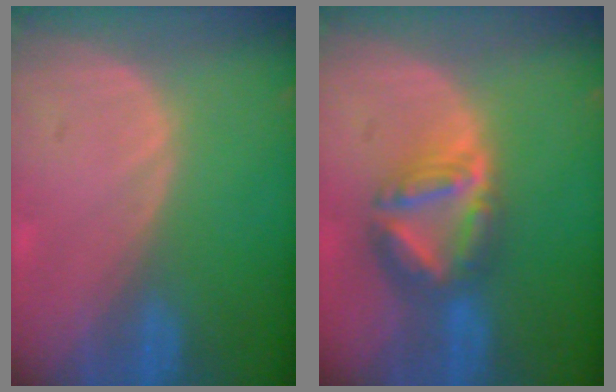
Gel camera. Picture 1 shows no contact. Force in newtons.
{"total": 8.0, "press": 6.9, "slide": 4.0}